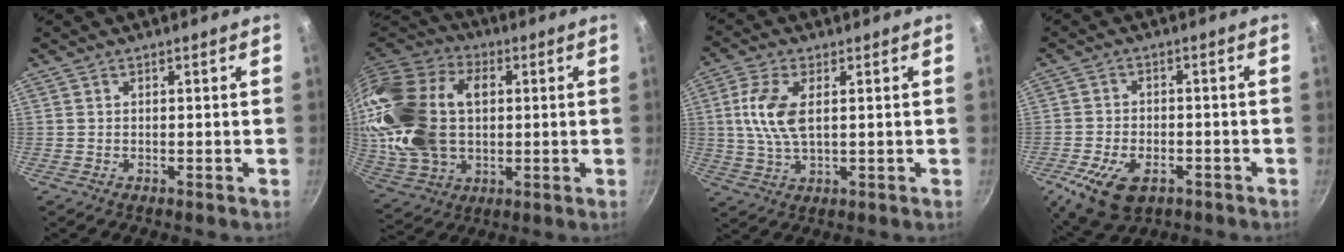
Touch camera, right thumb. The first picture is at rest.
{"total": 25.0, "force": [3.4, 16.8, 18.2], "torque": [-0.344, 0.014, 0.069]}
{"total": 8.7, "force": [1.4, 4.3, 7.5], "torque": [-0.152, 0.003, 0.027]}
{"total": 10.7, "force": [-4.6, 6.3, 7.3], "torque": [-0.129, 0.008, -0.074]}